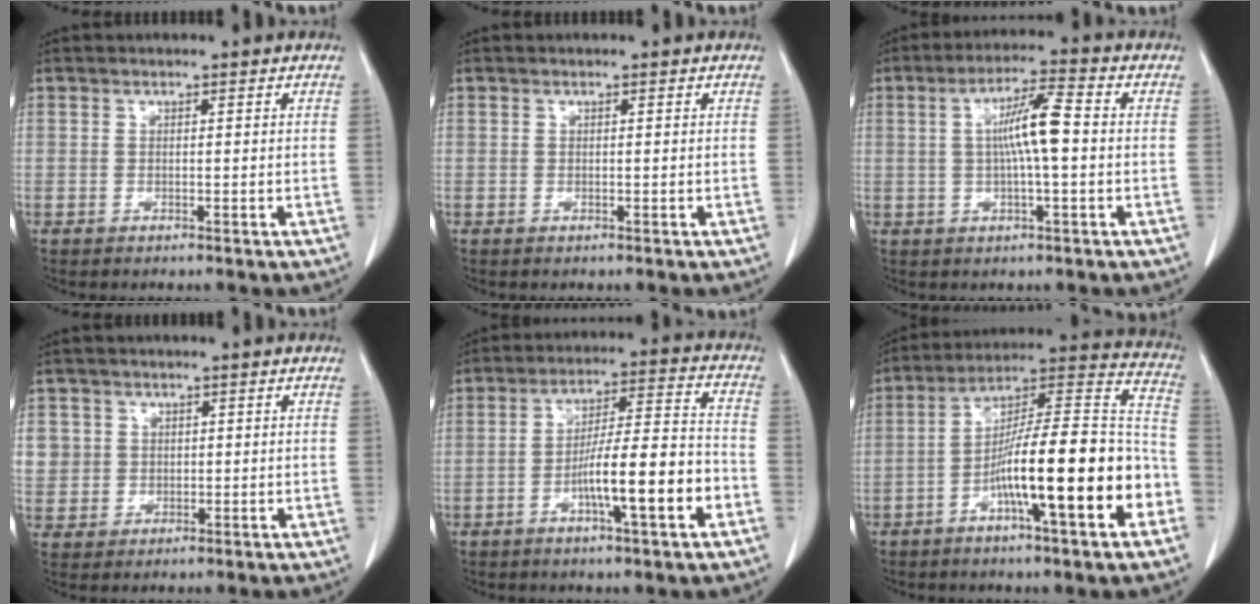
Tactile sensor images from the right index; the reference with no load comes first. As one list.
[{"total": 0.0}, {"total": 7.9, "force": [0.3, 0.9, 7.9], "torque": [-0.145, 0.013, 0.001]}, {"total": 9.8, "force": [1.7, 9.5, 1.8], "torque": [-0.070, 0.040, 0.053]}, {"total": 13.1, "force": [-4.8, 1.2, 12.2], "torque": [-0.200, 0.011, -0.075]}, {"total": 21.1, "force": [-7.1, 2.3, 19.8], "torque": [-0.273, 0.015, -0.114]}]